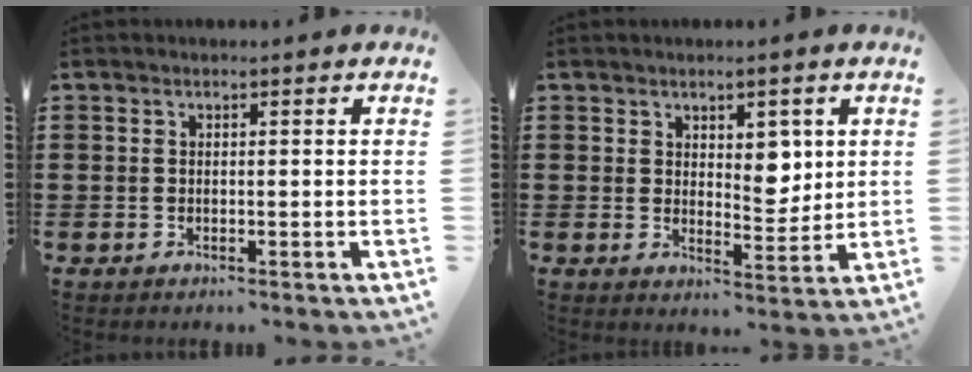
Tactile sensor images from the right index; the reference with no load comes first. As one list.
[{"total": 4.8, "force": [2.3, 3.0, 2.9], "torque": [-0.032, -0.005, 0.035]}]